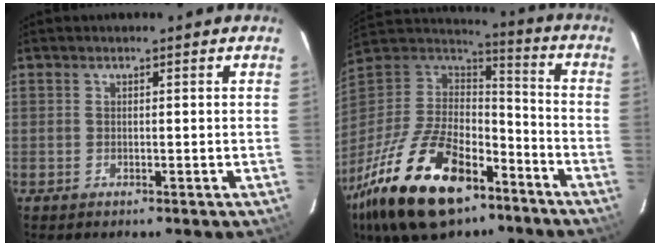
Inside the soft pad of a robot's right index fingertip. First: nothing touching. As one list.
[{"total": 29.3, "force": [-17.3, 14.5, 18.7], "torque": [-0.384, -0.022, -0.284]}]